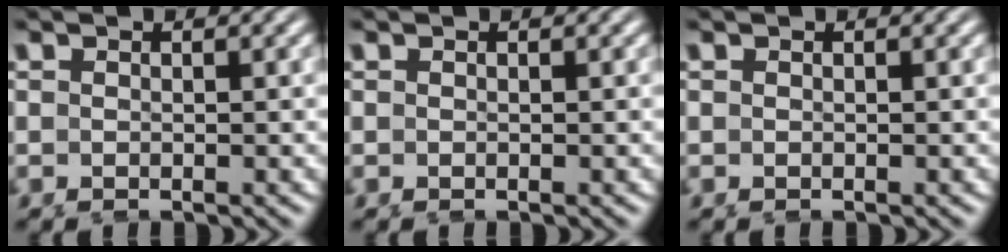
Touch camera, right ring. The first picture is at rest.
{"total": 0.0}
{"total": 0.0}